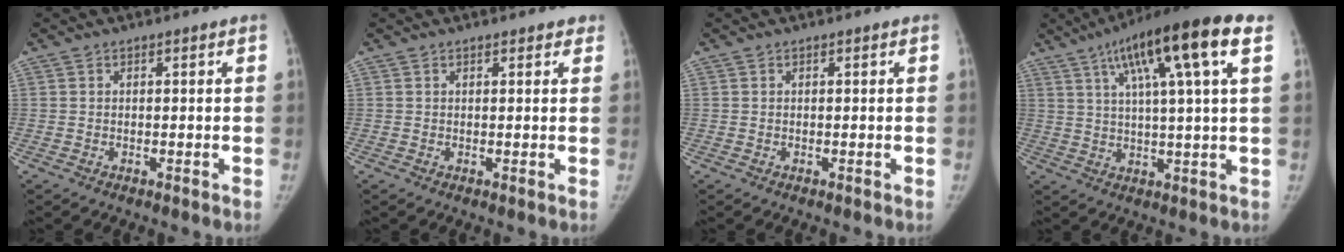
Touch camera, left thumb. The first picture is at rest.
{"total": 1.5, "force": [1.2, 0.8, 0.3], "torque": [0.015, -0.002, 0.009]}
{"total": 0.0}
{"total": 16.8, "force": [7.7, 2.1, 14.7], "torque": [-0.235, 0.001, 0.117]}